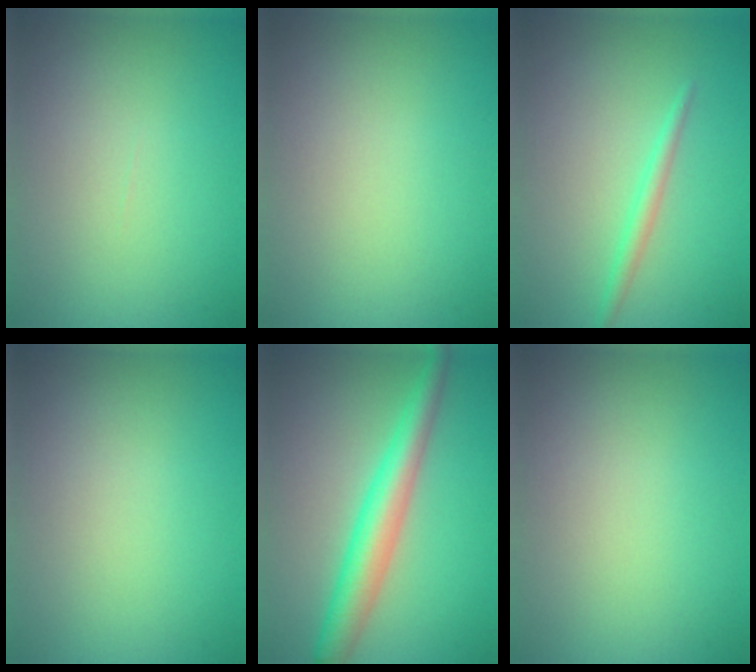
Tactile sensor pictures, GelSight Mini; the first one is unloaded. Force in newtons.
{"total": 0.0}
{"total": 1.6, "press": 1.6, "slide": 0.1}
{"total": 0.0}
{"total": 5.0, "press": 5.0, "slide": 0.1}
{"total": 0.0}